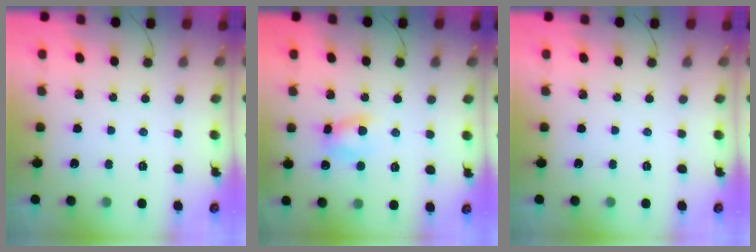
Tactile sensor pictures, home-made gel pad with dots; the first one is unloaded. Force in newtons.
{"total": 5.3, "press": 5.2, "slide": 1.2}
{"total": 0.0}